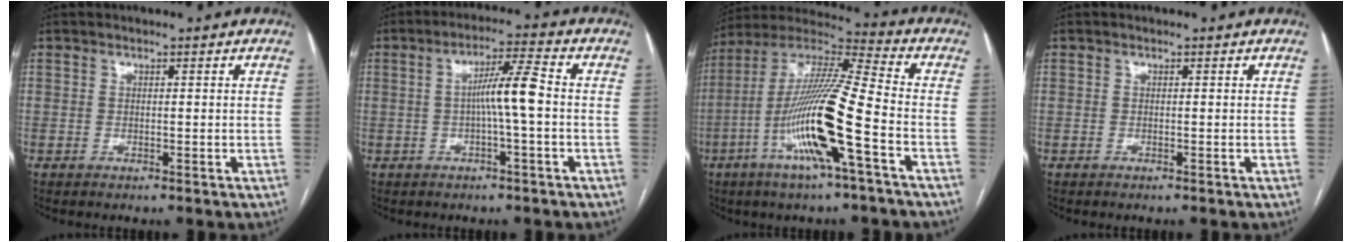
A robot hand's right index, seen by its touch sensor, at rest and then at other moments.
{"total": 6.3, "force": [-0.4, -0.1, 6.3], "torque": [-0.112, 0.015, -0.008]}
{"total": 17.9, "force": [-6.0, 0.3, 16.9], "torque": [-0.339, -0.006, -0.117]}
{"total": 0.0}